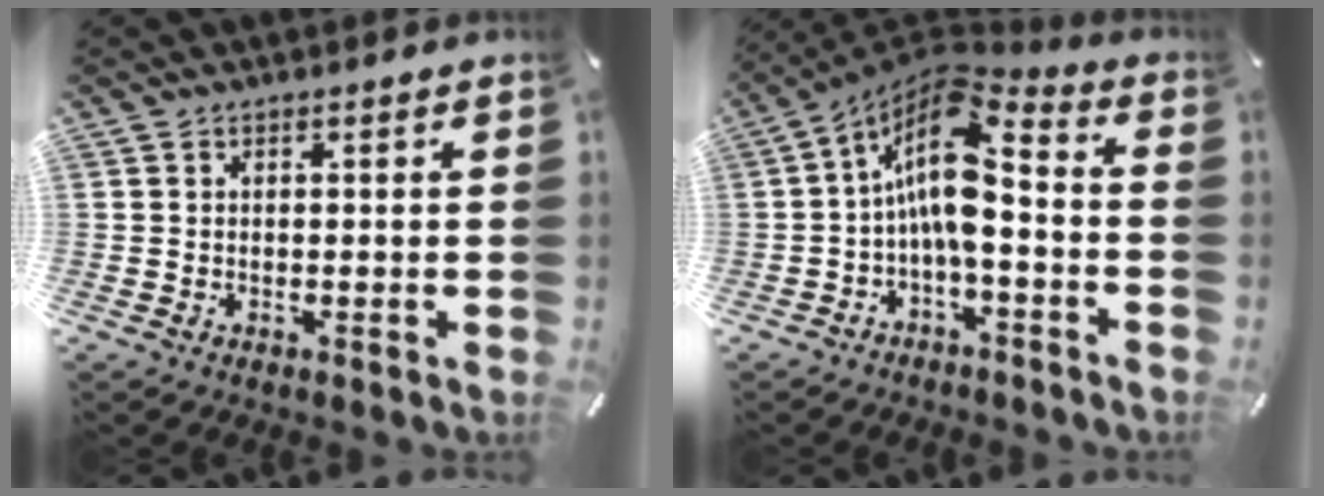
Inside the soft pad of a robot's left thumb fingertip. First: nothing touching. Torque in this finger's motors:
{"motor_torque": [2.20, 2.81, 1.49, 0.99, 0.62]}